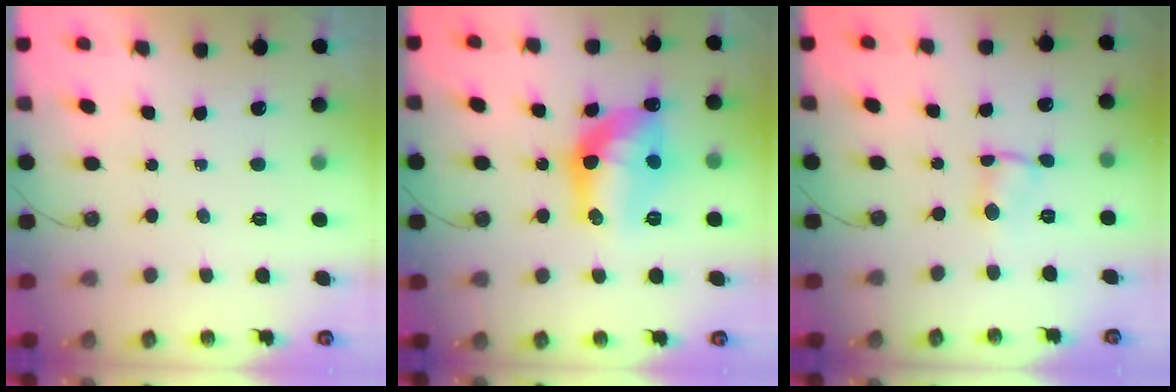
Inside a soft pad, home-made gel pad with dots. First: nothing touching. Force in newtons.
{"total": 13.9, "press": 13.9, "slide": 0.9}
{"total": 1.4, "press": 1.3, "slide": 0.4}